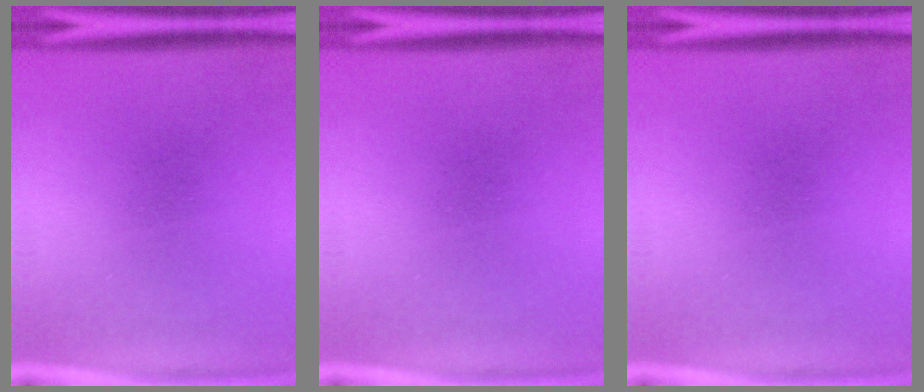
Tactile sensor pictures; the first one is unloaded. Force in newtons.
{"total": 0.0}
{"total": 0.0}